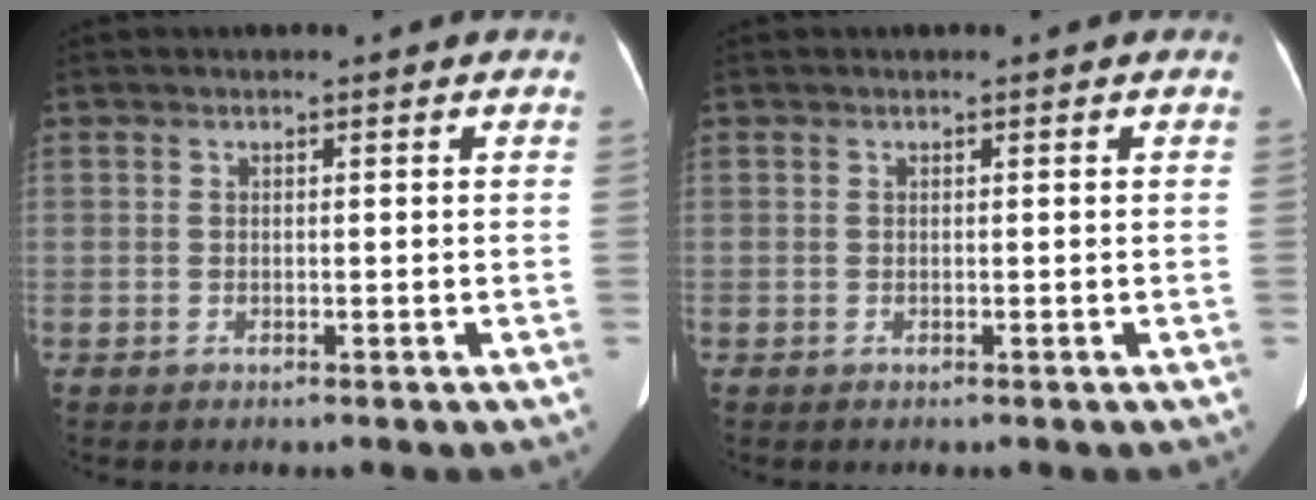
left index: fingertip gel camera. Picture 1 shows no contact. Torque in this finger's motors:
{"motor_torque": [0.00, 0.00, 0.00, 0.00]}